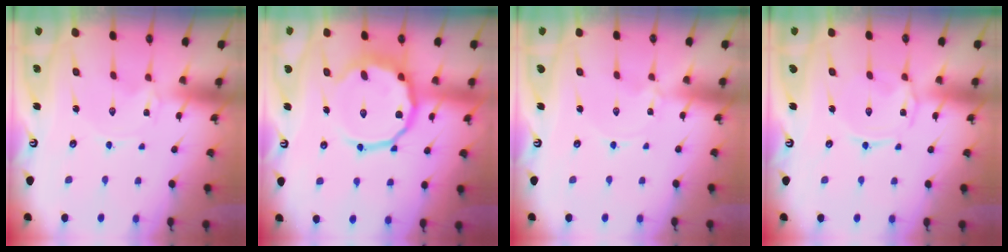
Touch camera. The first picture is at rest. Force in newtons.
{"total": 14.4, "press": 14.2, "slide": 2.3}
{"total": 0.0}
{"total": 2.1, "press": 2.0, "slide": 0.6}